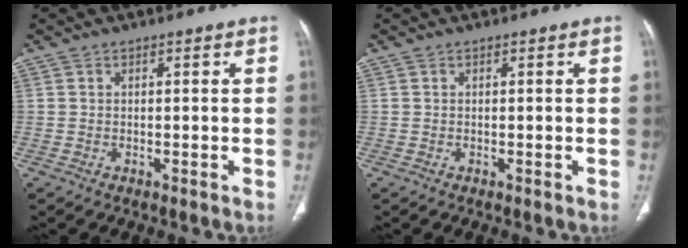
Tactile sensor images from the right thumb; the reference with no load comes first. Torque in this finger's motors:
{"motor_torque": [-0.01, 0.01, -0.03, 0.02, 0.00]}